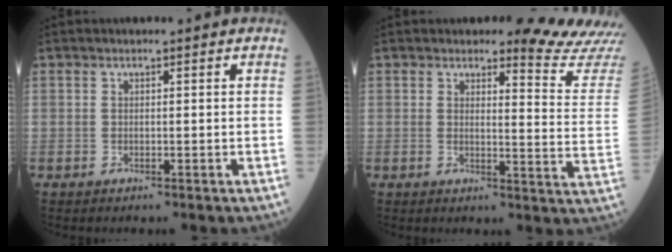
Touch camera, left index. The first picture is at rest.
{"total": 9.9, "force": [9.8, -0.6, 0.9], "torque": [-0.002, -0.114, 0.091]}